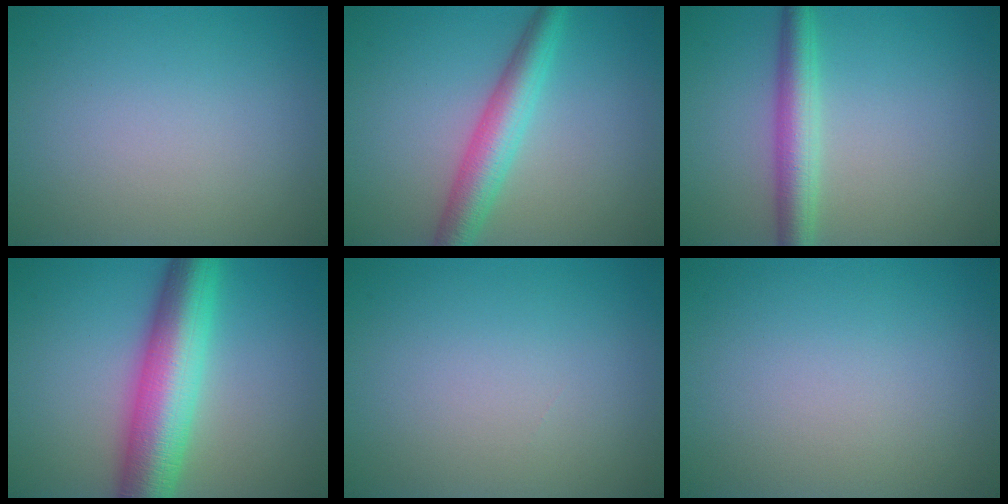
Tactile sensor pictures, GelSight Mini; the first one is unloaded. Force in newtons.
{"total": 4.6, "press": 4.6, "slide": 0.0}
{"total": 3.9, "press": 3.9, "slide": 0.1}
{"total": 9.1, "press": 9.1, "slide": 0.1}
{"total": 0.0}
{"total": 0.0}